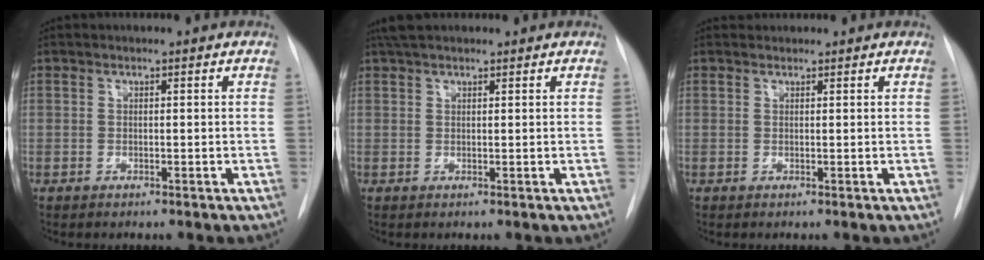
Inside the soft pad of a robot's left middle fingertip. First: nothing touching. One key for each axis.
{"total": 3.5, "fx": 2.9, "fy": 1.1, "fz": 1.6, "tx": -0.032, "ty": 0.027, "tz": 0.053}
{"total": 0.9, "fx": 0.9, "fy": 0.3, "fz": -0.2, "tx": -0.001, "ty": 0.013, "tz": 0.015}